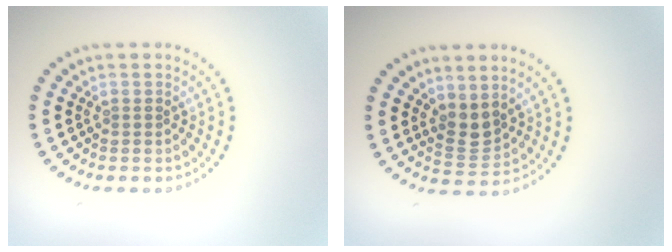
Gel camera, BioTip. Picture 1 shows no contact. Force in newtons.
{"total": 2.1, "press": 1.7, "slide": 1.2}